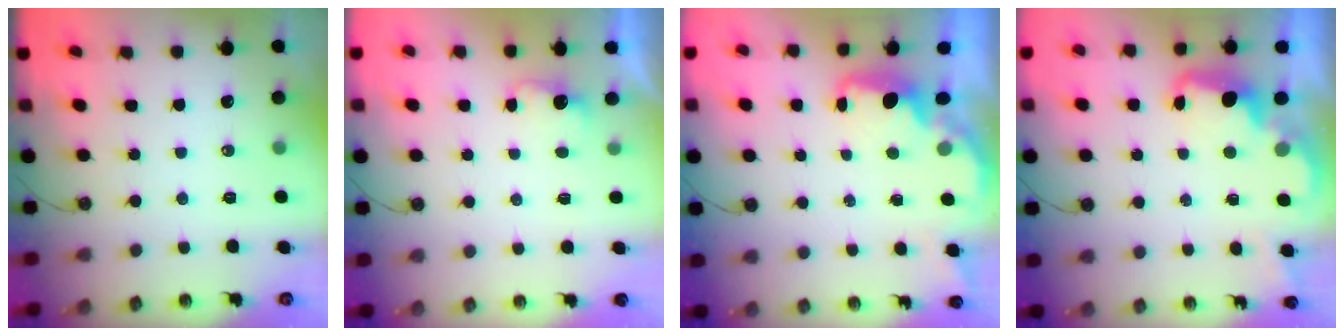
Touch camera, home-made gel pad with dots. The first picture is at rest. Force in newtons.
{"total": 2.4, "press": 2.3, "slide": 0.8}
{"total": 1.6, "press": 1.4, "slide": 0.7}
{"total": 2.7, "press": 2.6, "slide": 0.7}